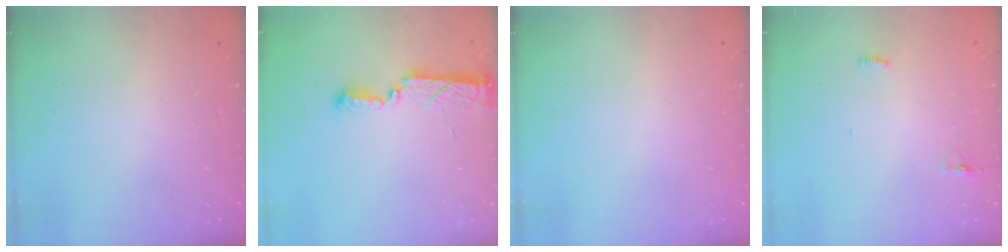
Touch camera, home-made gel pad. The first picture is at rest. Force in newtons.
{"total": 8.1, "press": 8.0, "slide": 0.5}
{"total": 0.0}
{"total": 7.4, "press": 4.4, "slide": 6.0}